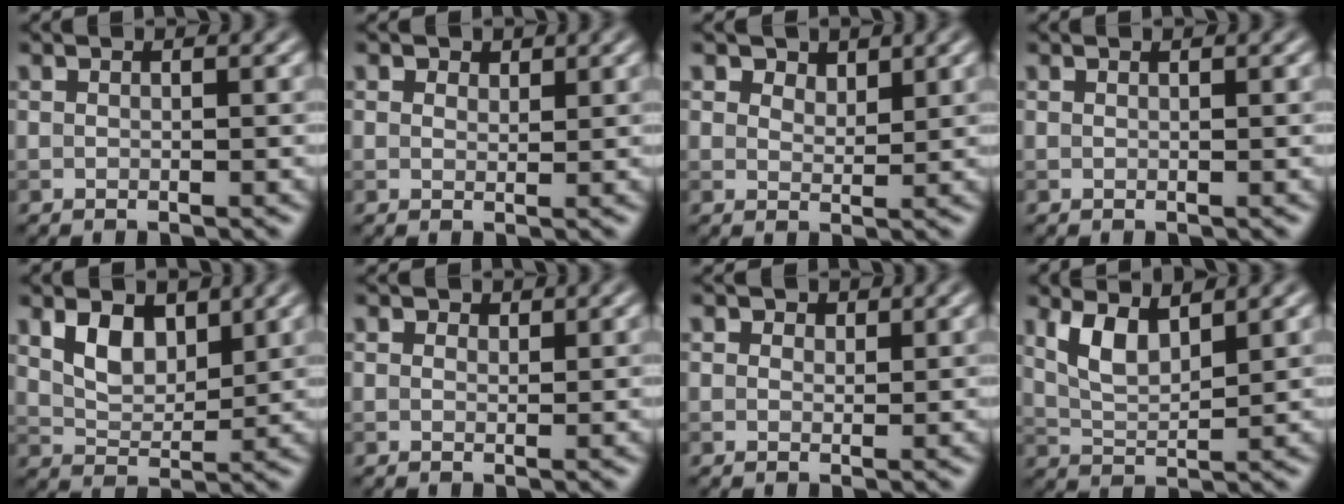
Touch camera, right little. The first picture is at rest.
{"total": 1.4, "force": [1.1, 0.8, 0.5], "torque": [-0.005, -0.004, 0.010]}
{"total": 2.4, "force": [1.9, 1.2, 0.8], "torque": [-0.016, -0.010, 0.028]}
{"total": 0.0}
{"total": 3.8, "force": [2.0, 2.2, 2.4], "torque": [-0.051, -0.005, 0.038]}
{"total": 0.9, "force": [0.7, 0.6, 0.3], "torque": [-0.004, -0.004, 0.007]}
{"total": 1.3, "force": [0.9, 0.9, 0.5], "torque": [-0.004, -0.003, 0.006]}
{"total": 3.8, "force": [2.2, 1.4, 2.8], "torque": [-0.064, -0.005, 0.047]}